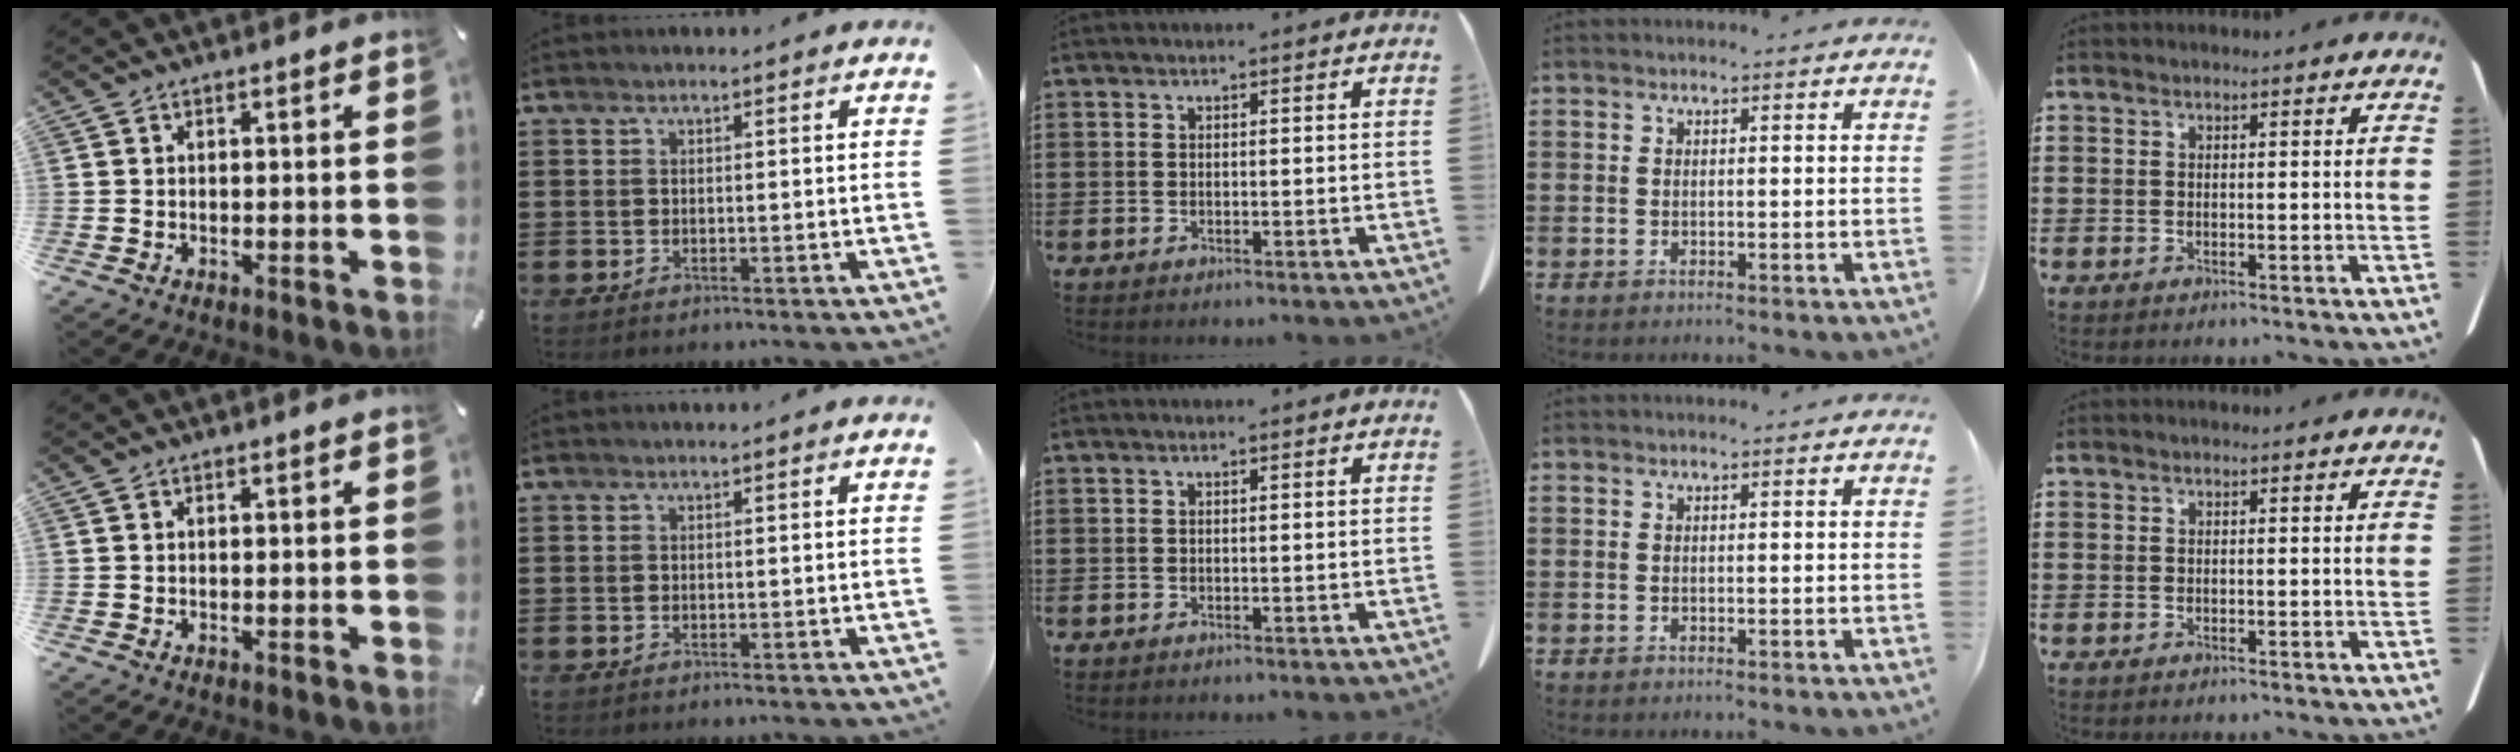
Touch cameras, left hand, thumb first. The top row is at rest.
{}